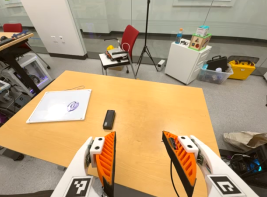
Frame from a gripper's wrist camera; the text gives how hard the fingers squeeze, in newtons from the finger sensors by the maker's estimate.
{"total": 0.0}